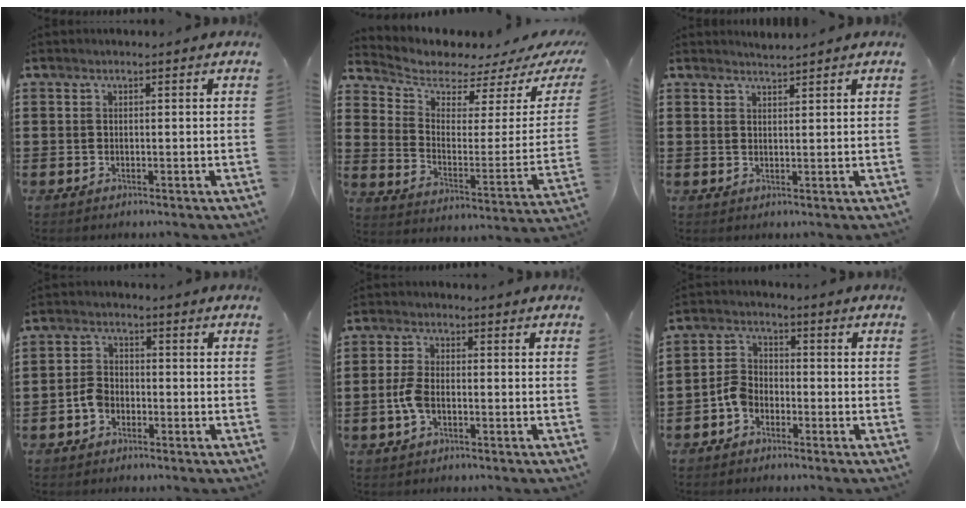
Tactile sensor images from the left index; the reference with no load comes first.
{"total": 4.2, "force": [3.8, 1.5, 0.5], "torque": [-0.044, -0.036, 0.064]}
{"total": 1.5, "force": [1.5, -0.3, 0.0], "torque": [-0.003, 0.001, 0.030]}
{"total": 3.1, "force": [-1.4, 2.1, 1.7], "torque": [-0.048, 0.001, -0.031]}
{"total": 4.2, "force": [-0.8, 2.1, 3.5], "torque": [-0.091, -0.005, -0.021]}
{"total": 3.8, "force": [-2.3, 2.5, 1.8], "torque": [-0.049, 0.008, -0.048]}